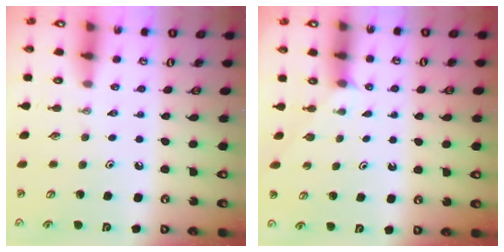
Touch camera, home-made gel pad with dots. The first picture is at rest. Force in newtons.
{"total": 2.5, "press": 2.5, "slide": 0.3}